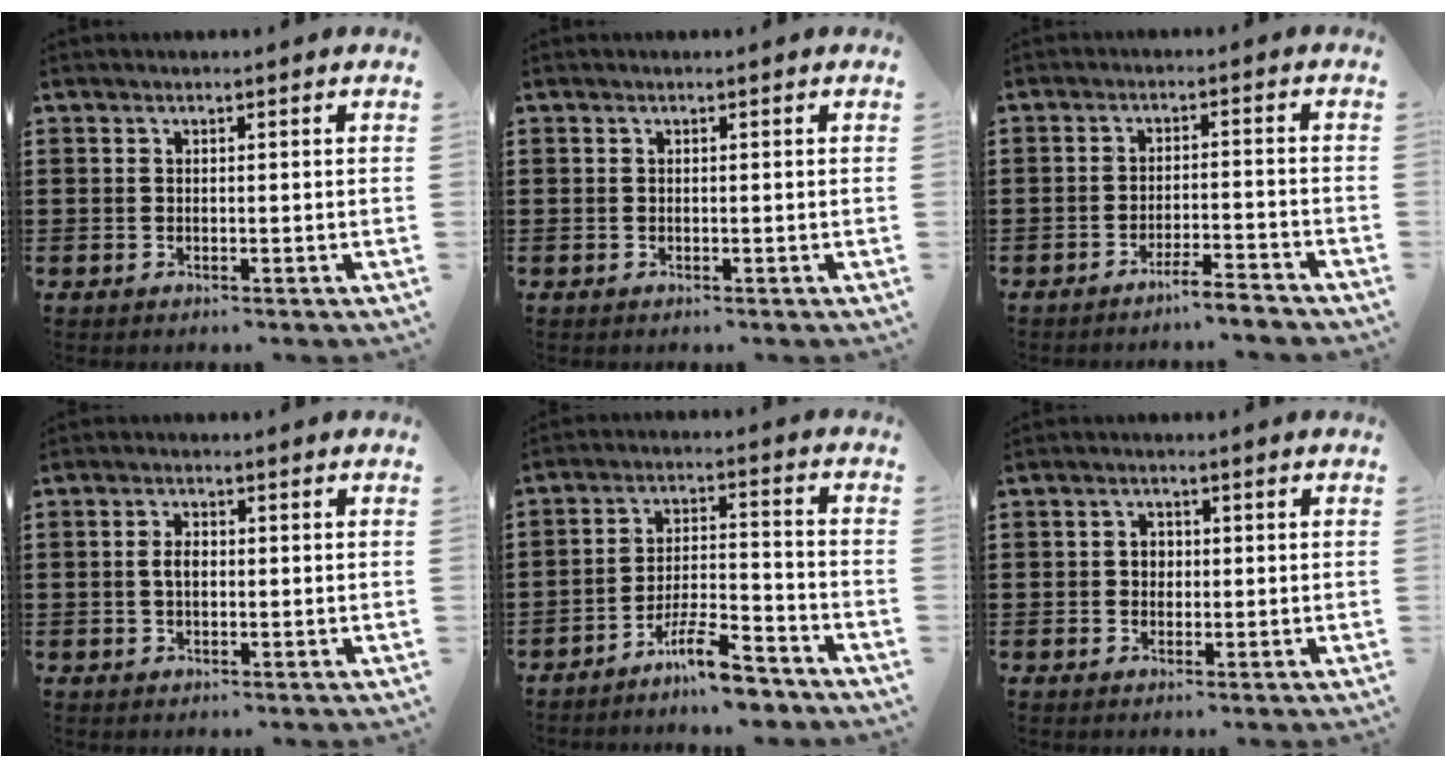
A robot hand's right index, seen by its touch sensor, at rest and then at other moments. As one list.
[{"total": 0.0}, {"total": 3.8, "force": [-3.5, -0.4, 1.2], "torque": [-0.020, -0.003, -0.069]}, {"total": 2.3, "force": [0.0, 1.2, 1.9], "torque": [-0.039, 0.005, -0.001]}, {"total": 8.5, "force": [-6.9, 1.5, 4.7], "torque": [-0.076, 0.018, -0.127]}, {"total": 1.5, "force": [-0.1, 1.4, 0.7], "torque": [-0.017, 0.006, -0.003]}]